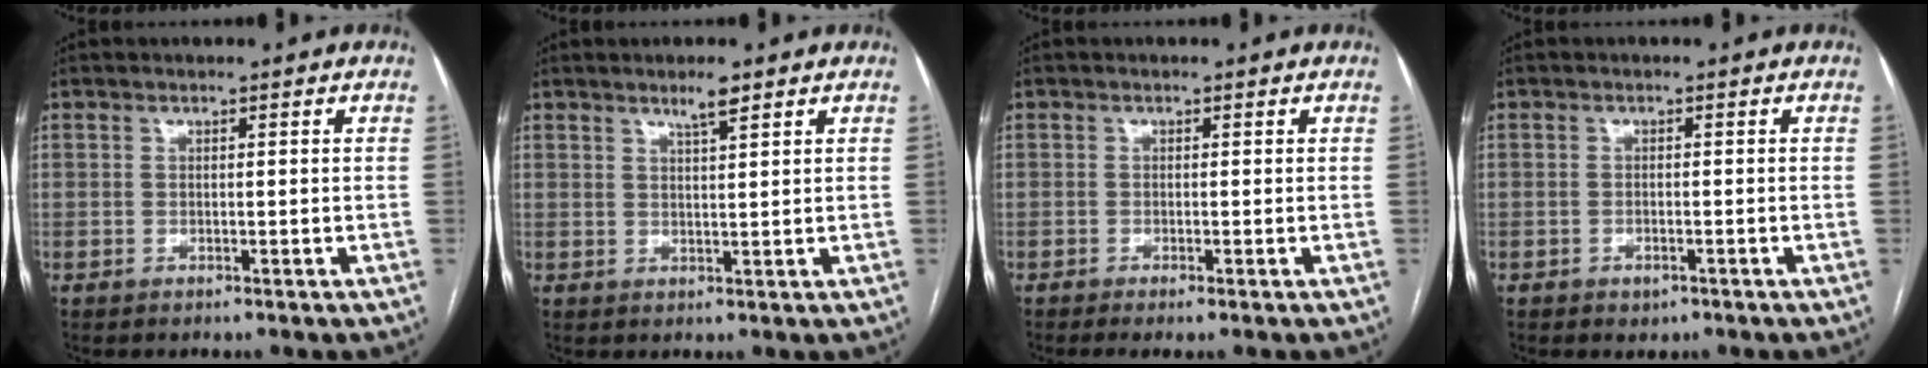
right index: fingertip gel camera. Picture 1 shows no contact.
{"total": 2.7, "force": [2.0, 0.1, 1.8], "torque": [-0.036, -0.002, 0.035]}
{"total": 1.4, "force": [-0.8, 0.0, 1.1], "torque": [-0.020, -0.003, -0.015]}
{"total": 1.5, "force": [-0.9, 1.0, 0.7], "torque": [-0.011, 0.001, -0.005]}